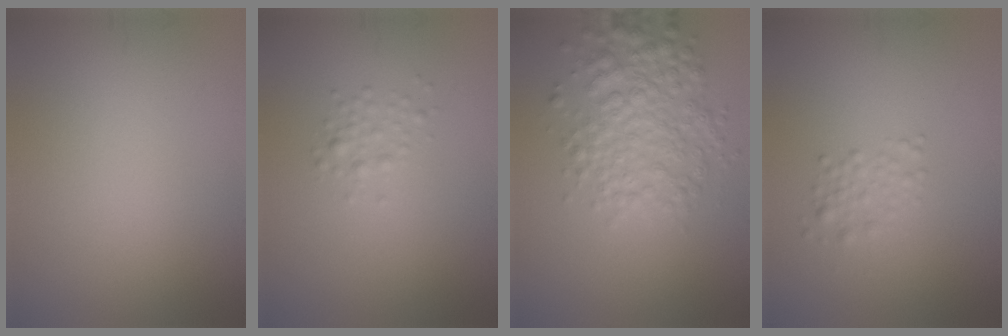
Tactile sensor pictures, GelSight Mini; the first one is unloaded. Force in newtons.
{"total": 1.3, "press": 1.3, "slide": 0.1}
{"total": 5.1, "press": 5.1, "slide": 0.2}
{"total": 1.5, "press": 1.5, "slide": 0.0}